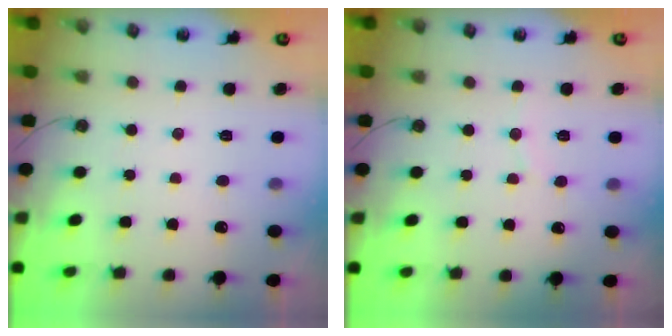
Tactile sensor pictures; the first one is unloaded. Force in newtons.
{"total": 4.5, "press": 4.5, "slide": 0.4}